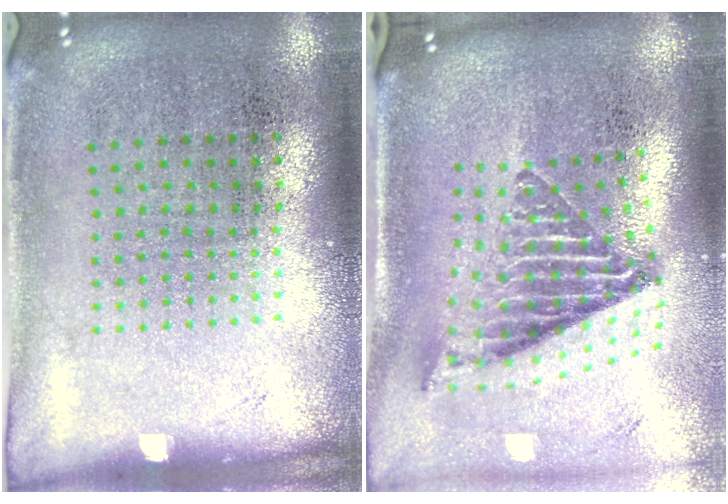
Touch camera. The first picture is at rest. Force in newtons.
{"total": 2.6, "press": 1.6, "slide": 2.0}